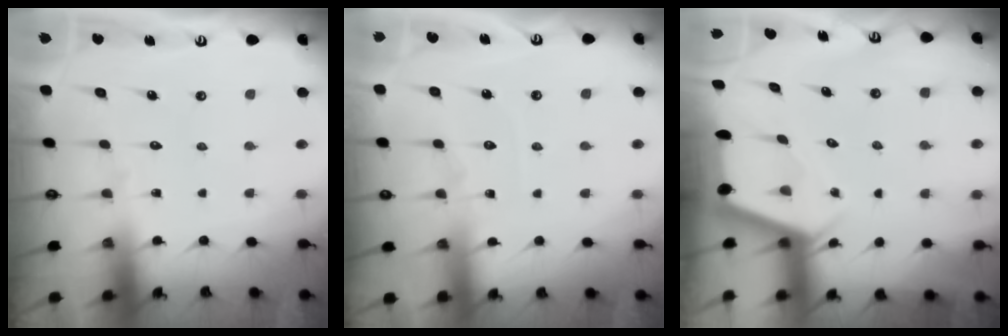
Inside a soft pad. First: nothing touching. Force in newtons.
{"total": 3.7, "press": 3.6, "slide": 0.5}
{"total": 2.3, "press": 2.3, "slide": 0.3}